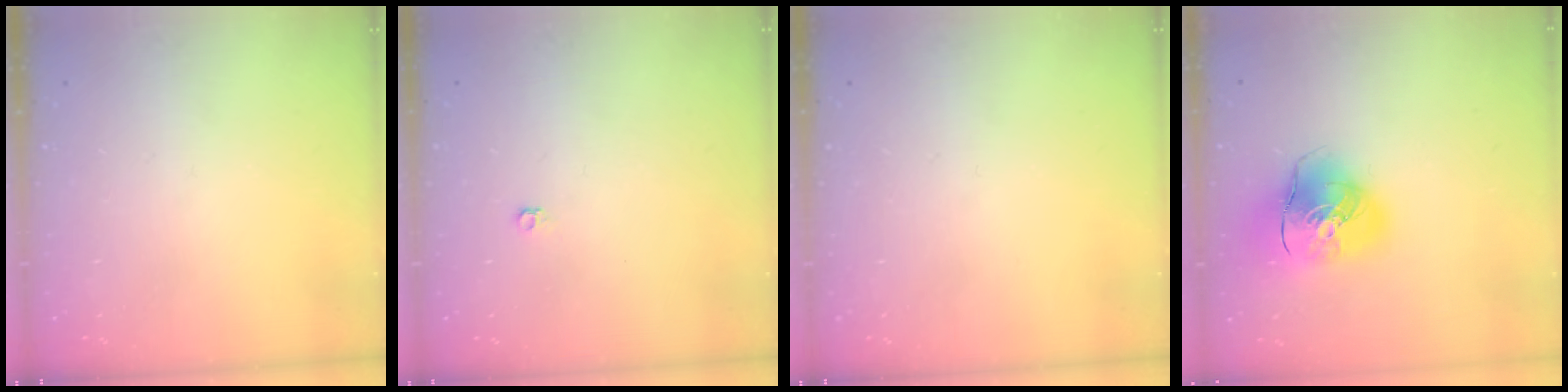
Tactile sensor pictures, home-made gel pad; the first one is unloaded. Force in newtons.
{"total": 3.6, "press": 3.5, "slide": 0.6}
{"total": 0.0}
{"total": 14.9, "press": 14.7, "slide": 2.5}